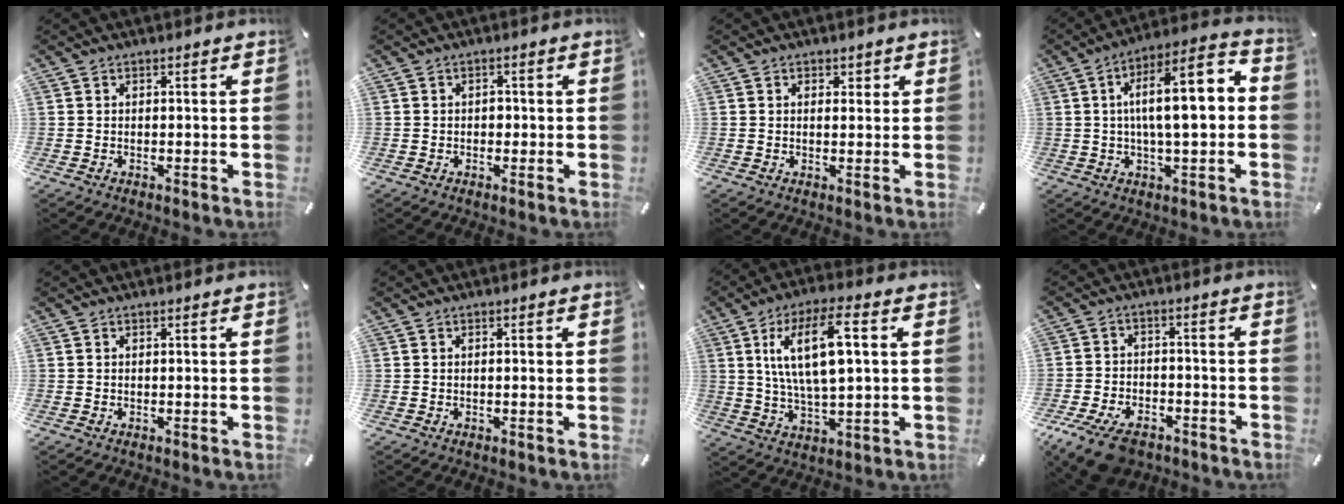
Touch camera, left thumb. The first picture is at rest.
{"total": 1.4, "force": [-0.2, 1.1, 0.8], "torque": [-0.016, 0.005, -0.006]}
{"total": 1.5, "force": [0.4, 1.2, 0.7], "torque": [0.000, 0.000, 0.002]}
{"total": 14.8, "force": [0.9, 4.7, 13.9], "torque": [-0.205, -0.004, 0.011]}
{"total": 0.0}
{"total": 0.6, "force": [-0.1, 0.0, 0.6], "torque": [-0.011, -0.002, -0.001]}
{"total": 14.4, "force": [3.9, 5.4, 12.8], "torque": [-0.253, 0.006, 0.065]}
{"total": 9.4, "force": [-6.3, 5.0, 5.0], "torque": [-0.103, 0.028, -0.114]}